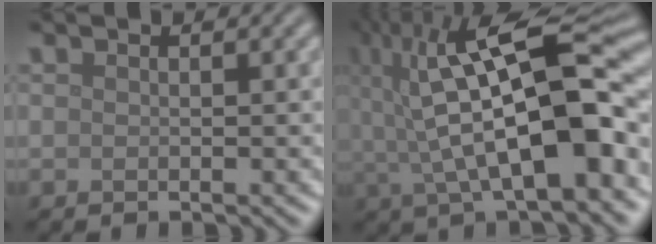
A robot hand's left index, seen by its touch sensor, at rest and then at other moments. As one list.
[{"total": 14.4, "force": [1.3, 5.3, 13.3], "torque": [-0.197, 0.019, 0.018]}]